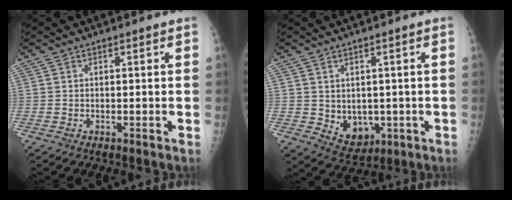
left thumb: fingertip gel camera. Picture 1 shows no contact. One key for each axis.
{"total": 6.8, "fx": -0.9, "fy": 5.2, "fz": 4.3, "tx": -0.037, "ty": -0.004, "tz": 0.008}